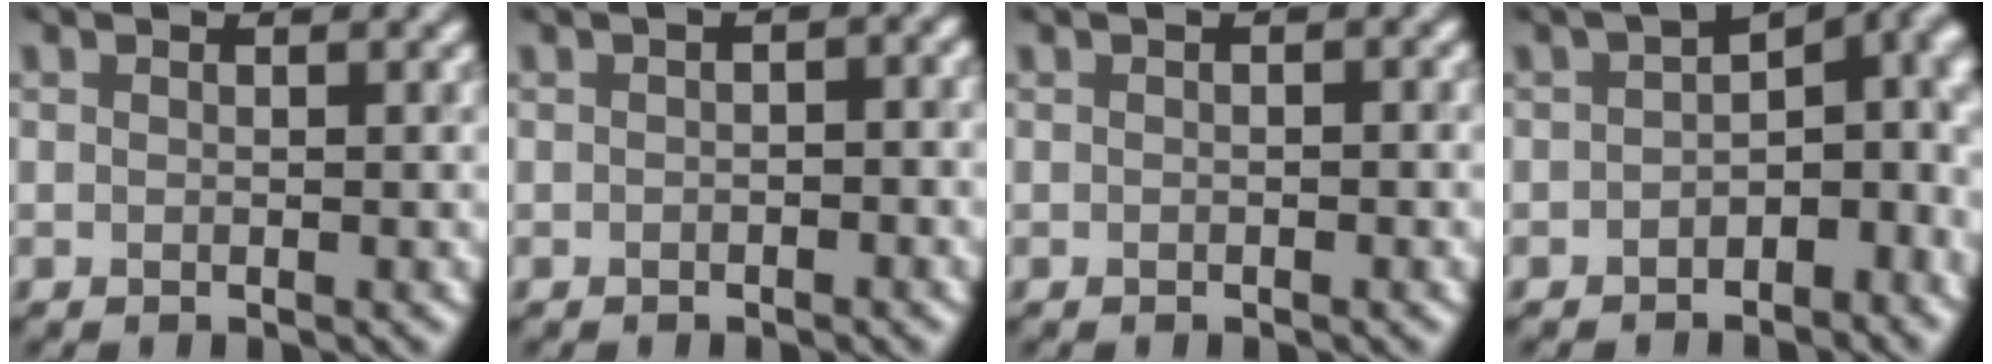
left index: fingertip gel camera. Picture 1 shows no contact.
{"total": 2.4, "force": [0.1, 1.2, 2.1], "torque": [-0.022, 0.005, -0.005]}
{"total": 0.7, "force": [-0.1, 0.2, 0.6], "torque": [-0.011, 0.000, -0.003]}
{"total": 8.1, "force": [-0.8, 5.2, 6.2], "torque": [-0.047, 0.010, -0.018]}